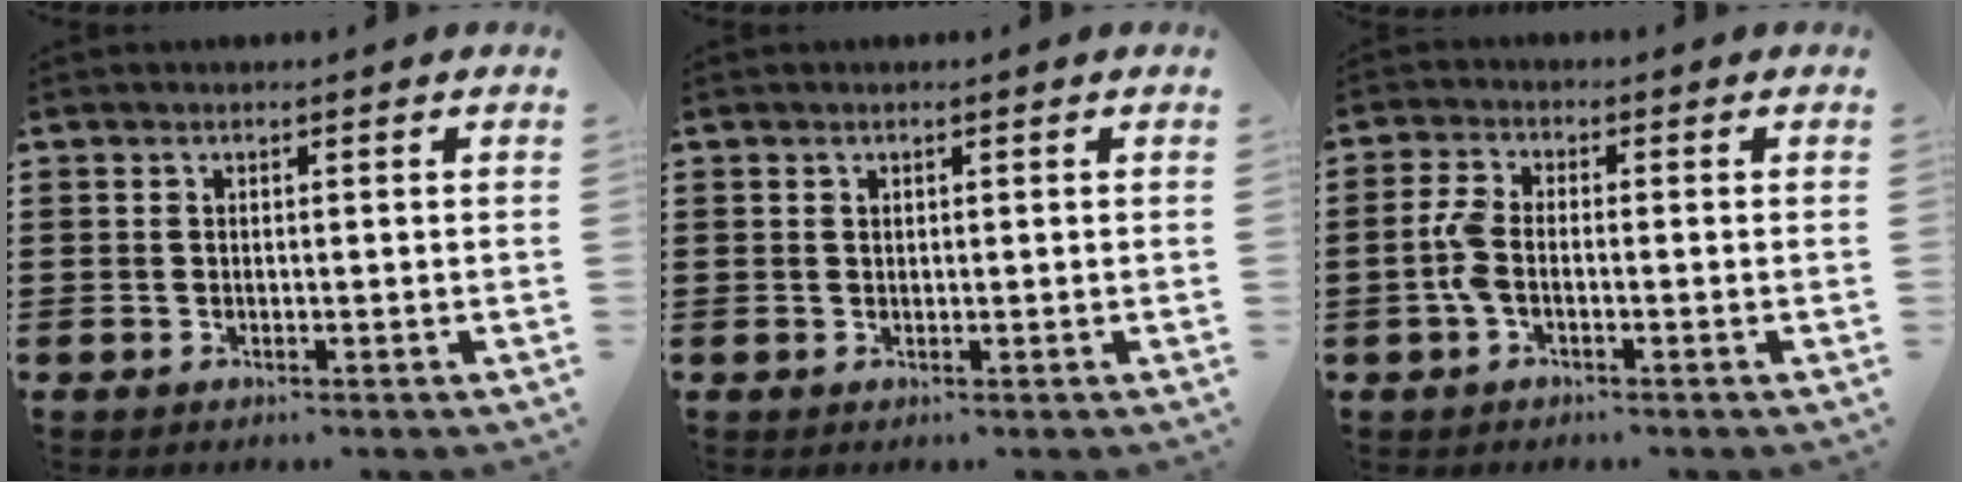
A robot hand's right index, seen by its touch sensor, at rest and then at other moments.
{"total": 0.5, "force": [0.3, 0.4, 0.1], "torque": [-0.004, 0.003, 0.005]}
{"total": 4.0, "force": [-1.0, 1.8, 3.5], "torque": [-0.091, -0.004, -0.026]}